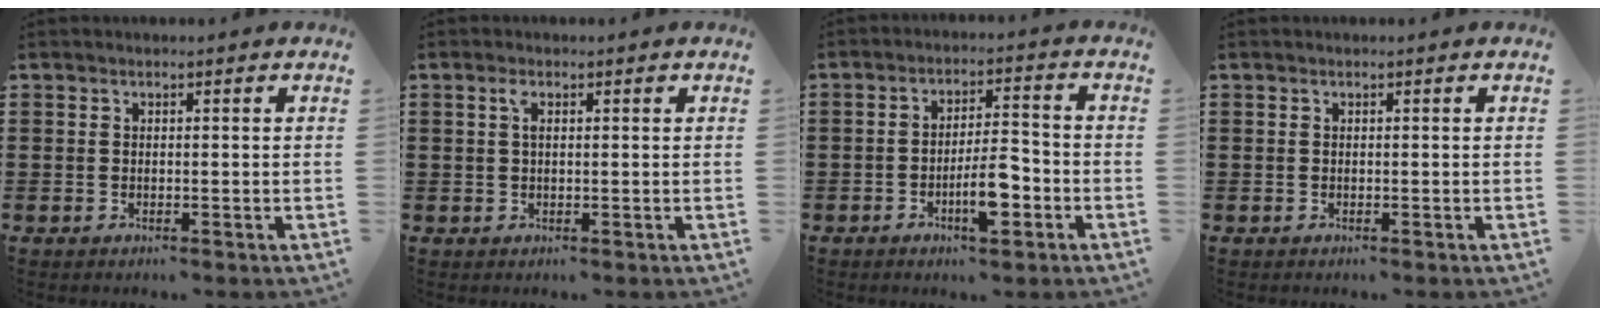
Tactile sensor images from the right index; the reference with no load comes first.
{"total": 1.7, "force": [0.5, 0.6, 1.5], "torque": [-0.032, 0.005, 0.007]}
{"total": 7.0, "force": [-2.8, 2.2, 6.0], "torque": [-0.111, -0.002, -0.049]}
{"total": 0.0}